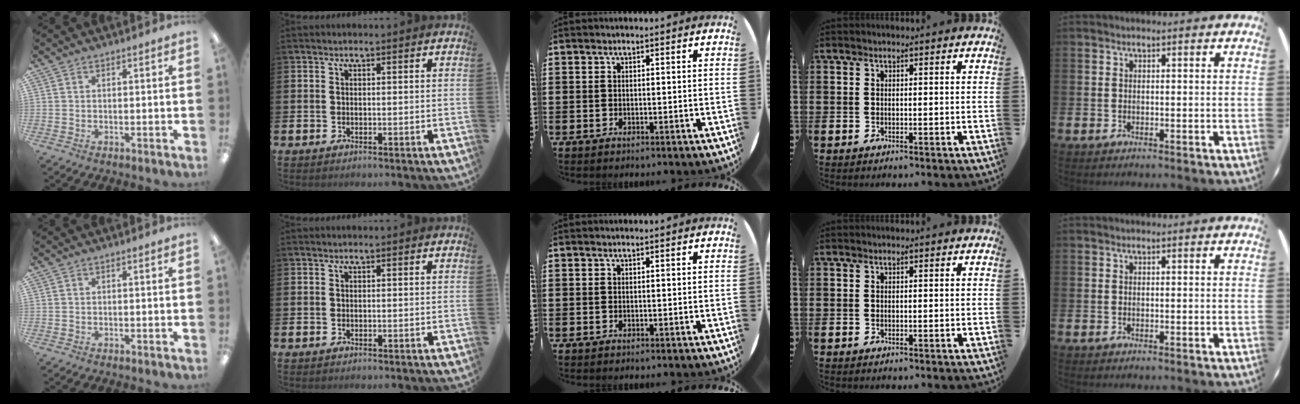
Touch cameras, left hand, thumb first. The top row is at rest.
{}